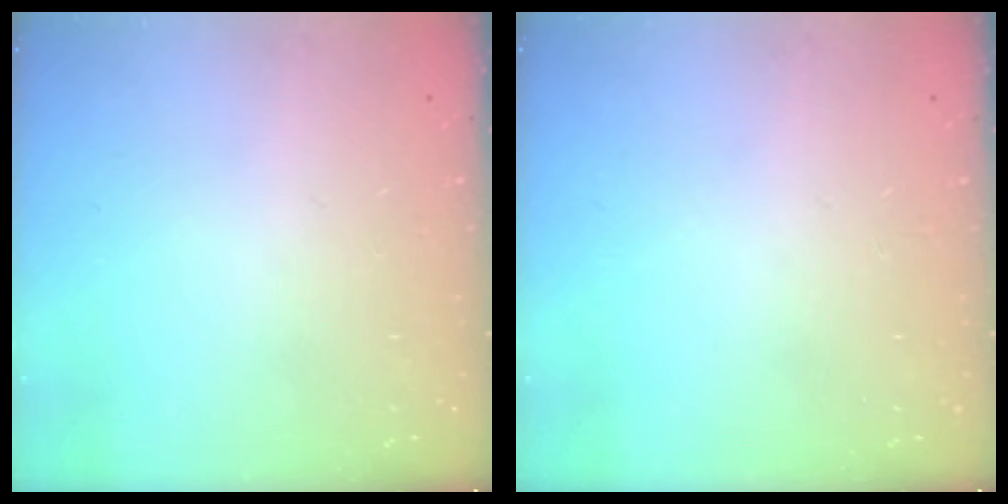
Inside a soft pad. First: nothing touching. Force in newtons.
{"total": 0.0}